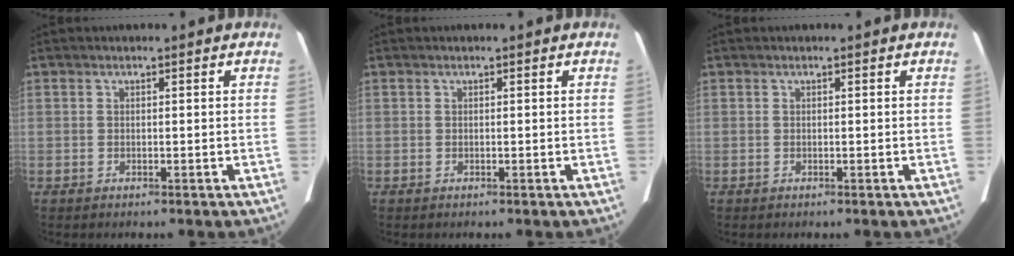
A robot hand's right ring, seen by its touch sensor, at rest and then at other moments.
{"total": 0.0}
{"total": 0.0}